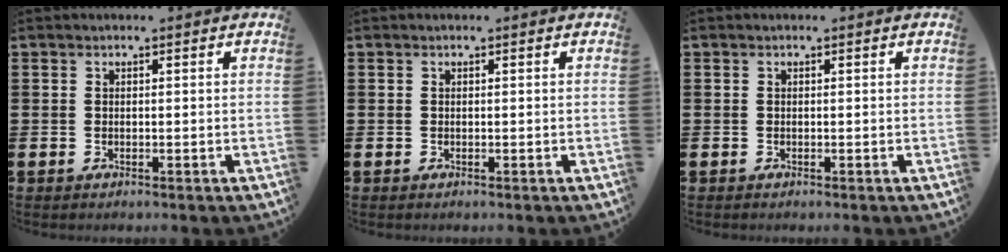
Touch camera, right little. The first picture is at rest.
{"total": 0.0}
{"total": 0.0}